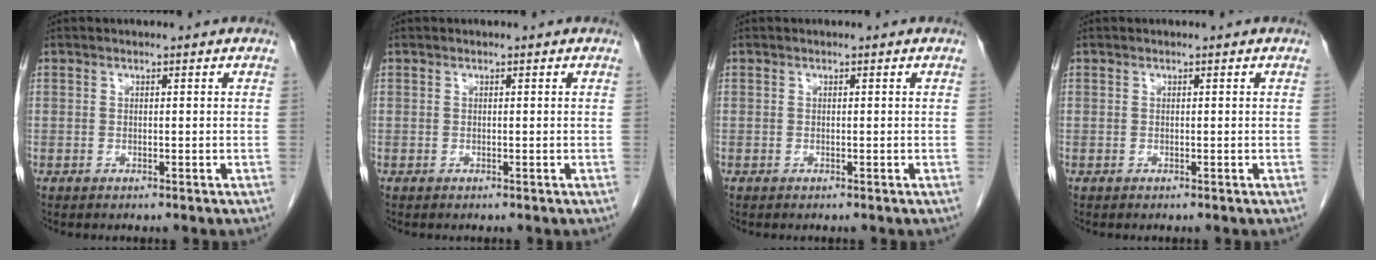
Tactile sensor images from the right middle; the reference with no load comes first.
{"total": 0.0}
{"total": 0.0}
{"total": 0.0}